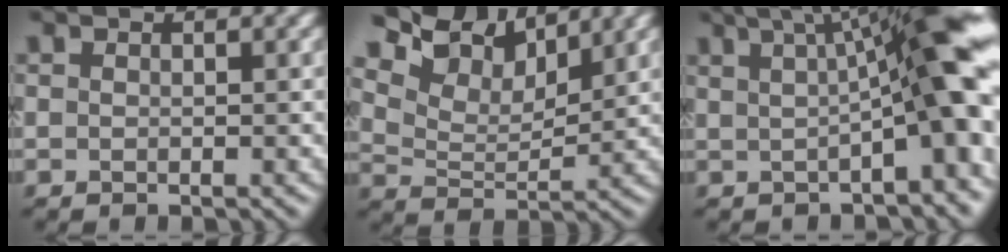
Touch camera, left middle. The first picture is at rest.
{"total": 8.2, "force": [6.7, 3.0, 3.6], "torque": [-0.087, 0.026, 0.106]}
{"total": 10.8, "force": [1.6, 2.5, 10.4], "torque": [-0.116, 0.032, 0.023]}